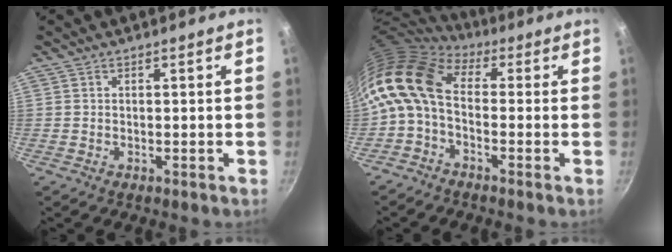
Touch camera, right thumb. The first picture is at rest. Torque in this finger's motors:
{"motor_torque": [1.46, 2.54, 1.38, -1.37, 0.35]}